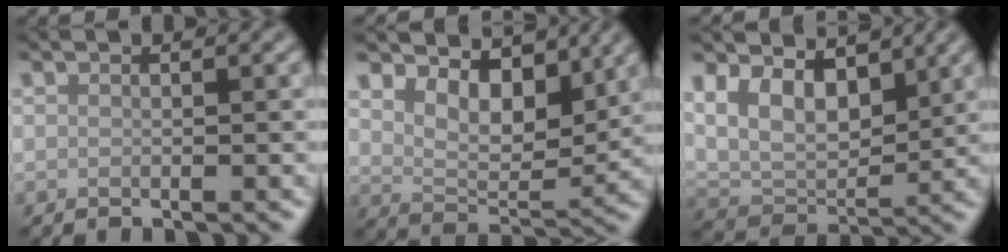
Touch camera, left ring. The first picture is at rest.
{"total": 5.6, "force": [3.6, 2.8, 3.3], "torque": [-0.061, -0.011, 0.049]}
{"total": 6.2, "force": [2.9, 3.7, 4.0], "torque": [-0.083, -0.008, 0.048]}